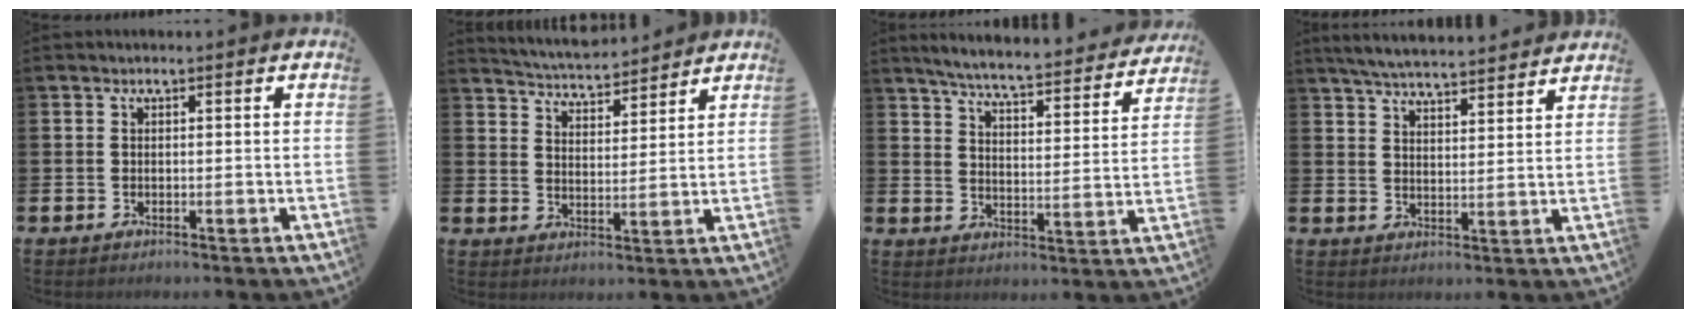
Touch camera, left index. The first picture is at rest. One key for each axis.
{"total": 5.1, "fx": 5.0, "fy": 0.7, "fz": 0.3, "tx": -0.030, "ty": -0.030, "tz": 0.090}
{"total": 5.8, "fx": 5.5, "fy": 0.0, "fz": 1.8, "tx": -0.055, "ty": -0.046, "tz": 0.089}
{"total": 5.5, "fx": 5.4, "fy": 0.0, "fz": 0.9, "tx": -0.032, "ty": -0.033, "tz": 0.096}